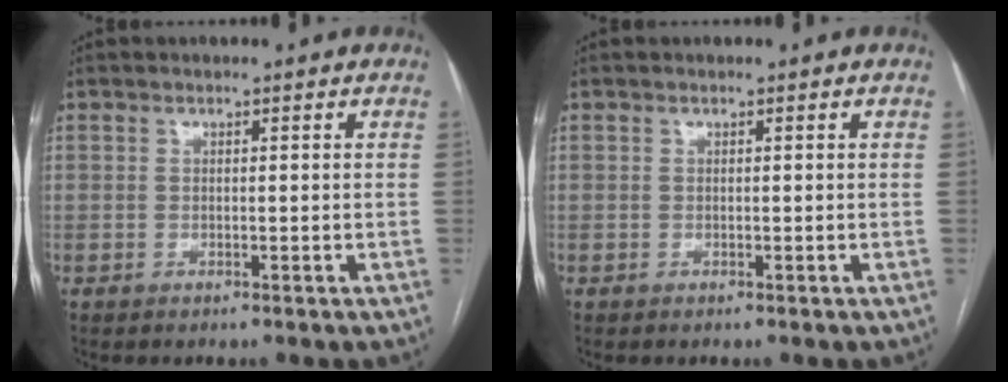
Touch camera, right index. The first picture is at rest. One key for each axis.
{"total": 0.0}